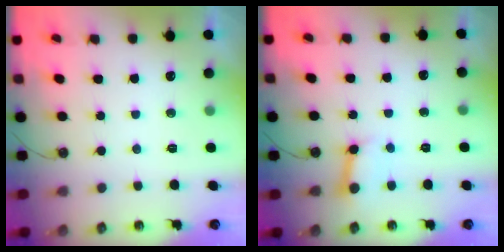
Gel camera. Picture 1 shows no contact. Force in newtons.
{"total": 6.9, "press": 6.8, "slide": 1.0}